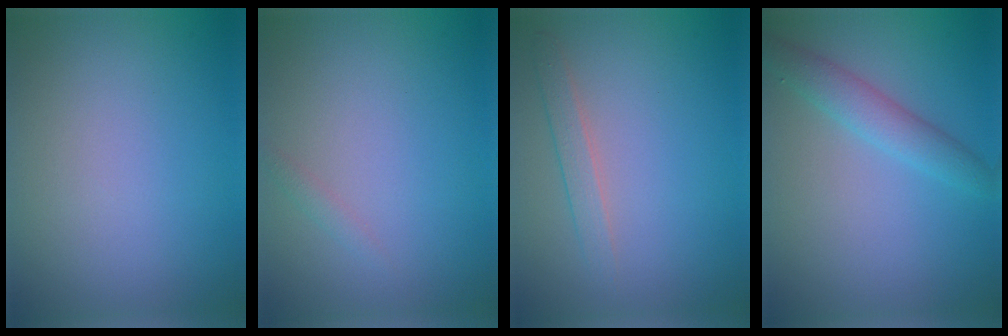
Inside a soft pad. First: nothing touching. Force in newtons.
{"total": 0.7, "press": 0.7, "slide": 0.1}
{"total": 1.6, "press": 1.6, "slide": 0.0}
{"total": 2.8, "press": 2.8, "slide": 0.1}